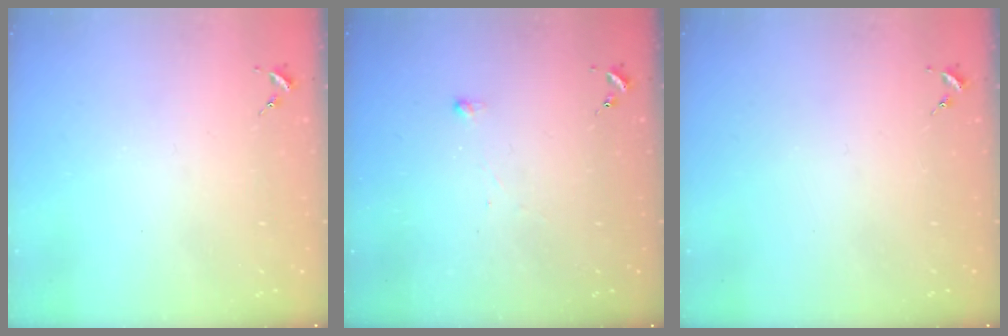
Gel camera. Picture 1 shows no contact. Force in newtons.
{"total": 3.1, "press": 3.1, "slide": 0.3}
{"total": 0.0}